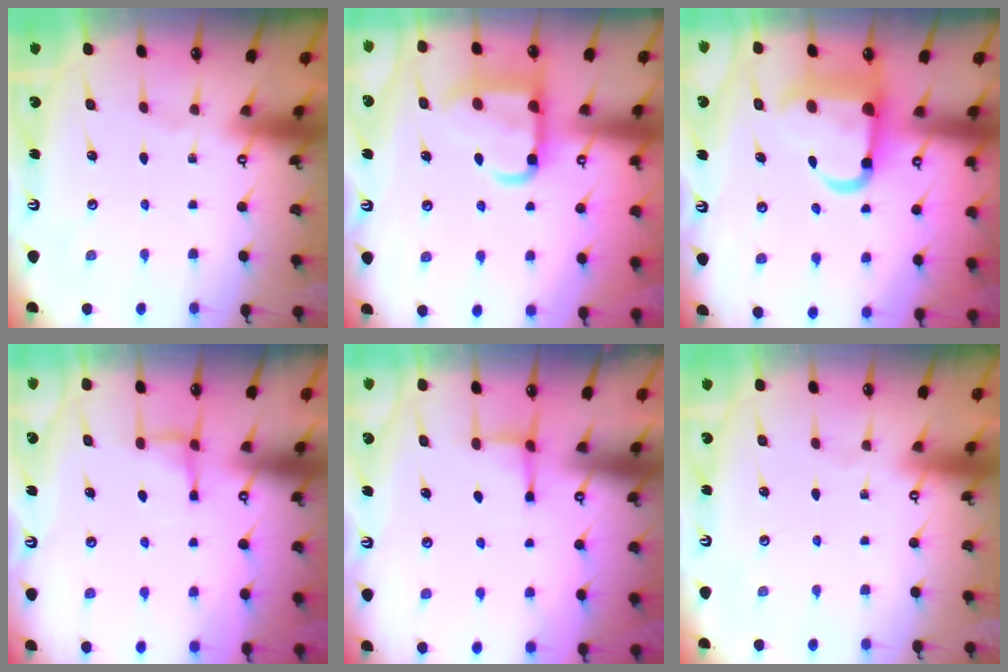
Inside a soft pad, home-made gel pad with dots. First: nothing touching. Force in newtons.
{"total": 14.8, "press": 14.7, "slide": 1.7}
{"total": 13.6, "press": 13.5, "slide": 1.6}
{"total": 5.4, "press": 5.3, "slide": 0.7}
{"total": 3.2, "press": 3.1, "slide": 0.7}
{"total": 0.0}